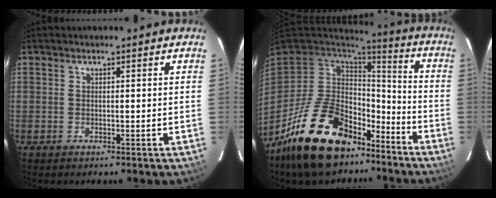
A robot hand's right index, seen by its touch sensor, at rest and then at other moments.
{"total": 21.6, "force": [-14.4, 11.3, 11.4], "torque": [-0.230, 0.005, -0.220]}